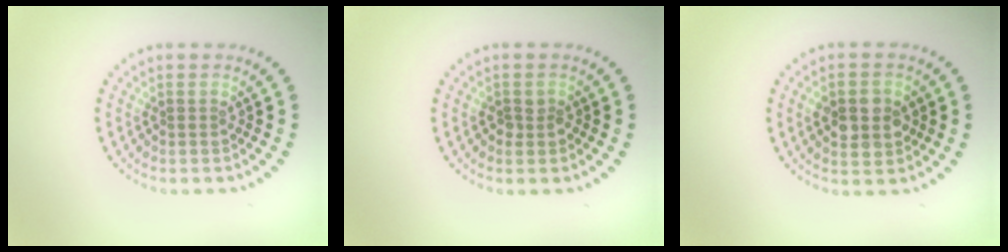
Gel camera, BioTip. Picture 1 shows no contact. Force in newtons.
{"total": 0.9, "press": 0.9, "slide": 0.3}
{"total": 3.5, "press": 3.5, "slide": 0.1}